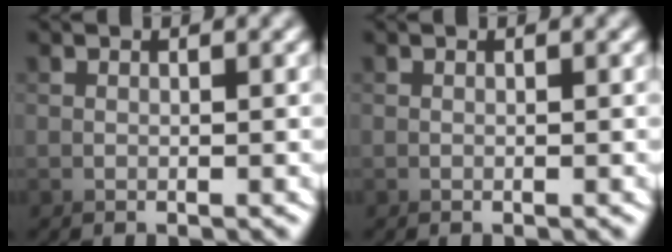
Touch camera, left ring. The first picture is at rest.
{"total": 0.0}